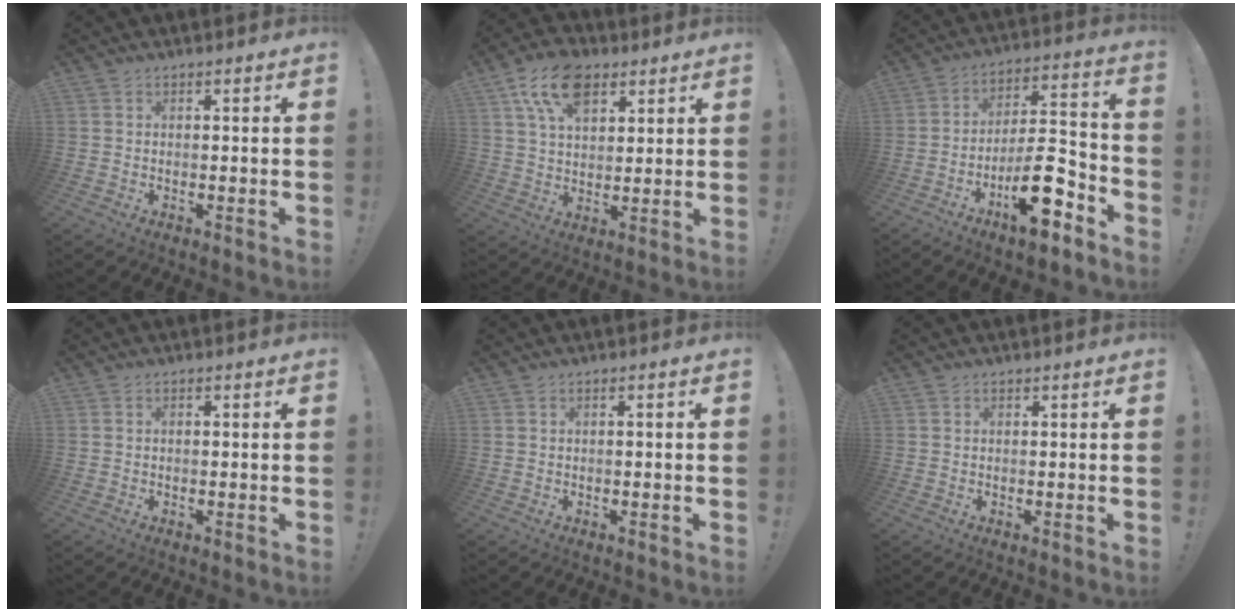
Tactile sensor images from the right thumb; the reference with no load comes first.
{"total": 14.0, "force": [7.4, 8.3, 8.5], "torque": [-0.138, -0.024, 0.138]}
{"total": 13.4, "force": [-7.2, 4.0, 10.5], "torque": [-0.172, 0.039, -0.117]}
{"total": 0.6, "force": [-0.5, 0.2, 0.2], "torque": [-0.004, 0.001, -0.008]}
{"total": 0.9, "force": [-0.6, -0.1, 0.7], "torque": [-0.010, 0.000, -0.012]}
{"total": 0.0}